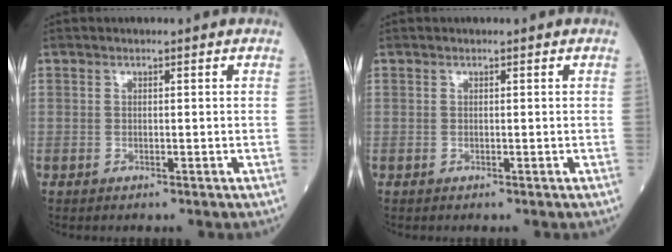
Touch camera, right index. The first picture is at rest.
{"total": 0.0}